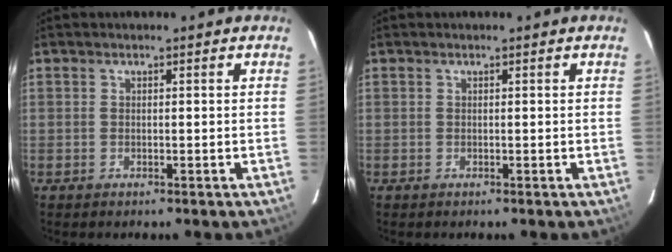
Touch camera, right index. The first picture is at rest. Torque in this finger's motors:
{"motor_torque": [-0.10, -0.10, 0.00, 0.00]}